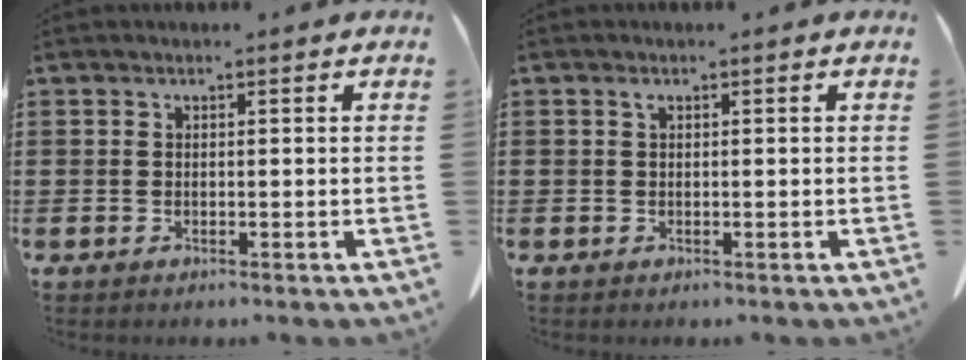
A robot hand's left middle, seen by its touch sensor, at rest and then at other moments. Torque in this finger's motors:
{"motor_torque": [0.60, 0.75, 0.02, 0.00]}